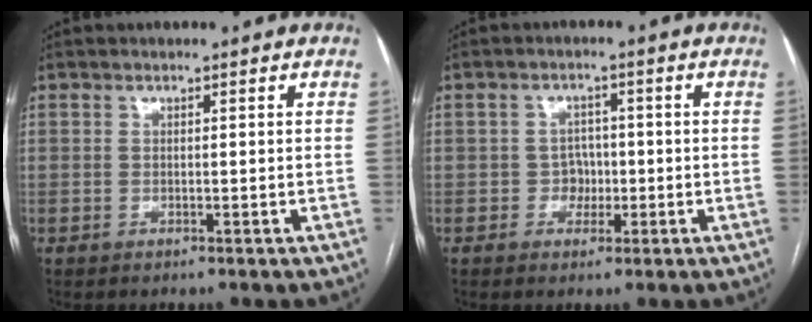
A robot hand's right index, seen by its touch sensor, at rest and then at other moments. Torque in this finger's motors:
{"motor_torque": [0.24, -0.11, -0.01, 0.00]}